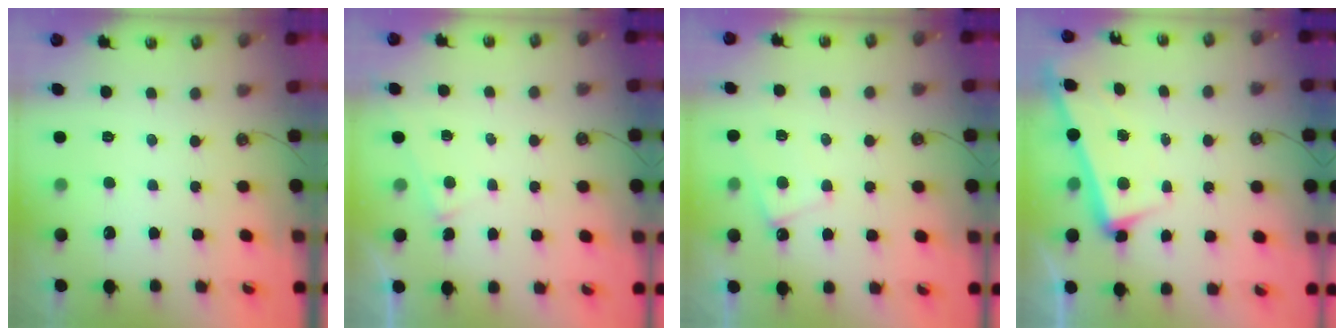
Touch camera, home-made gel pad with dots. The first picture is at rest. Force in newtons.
{"total": 4.9, "press": 4.9, "slide": 0.1}
{"total": 3.8, "press": 3.8, "slide": 0.5}
{"total": 3.6, "press": 3.4, "slide": 1.2}